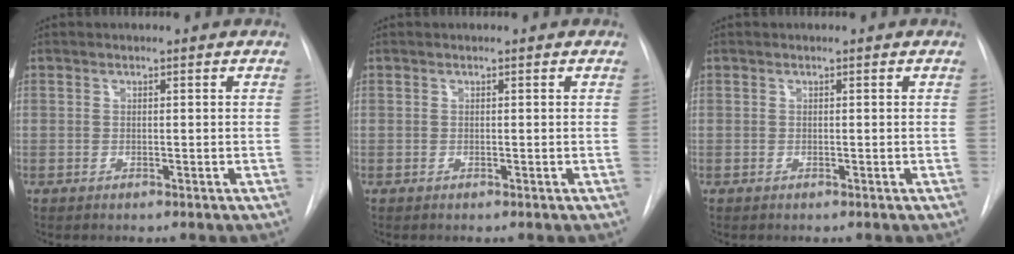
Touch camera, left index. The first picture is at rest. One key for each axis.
{"total": 0.0}
{"total": 0.0}